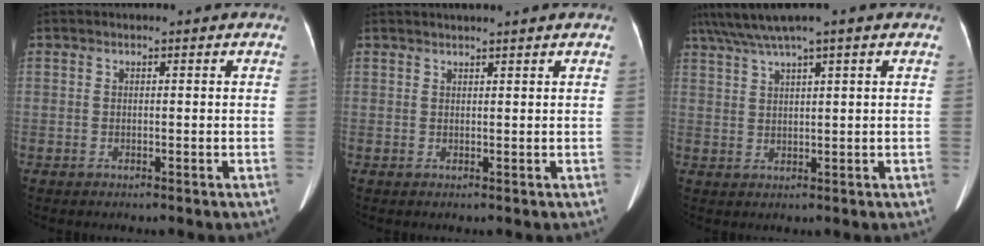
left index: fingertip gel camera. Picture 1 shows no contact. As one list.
[{"total": 2.7, "force": [2.4, -0.3, 1.1], "torque": [-0.013, 0.020, 0.037]}, {"total": 7.4, "force": [5.4, -0.3, 5.0], "torque": [-0.098, 0.038, 0.098]}]